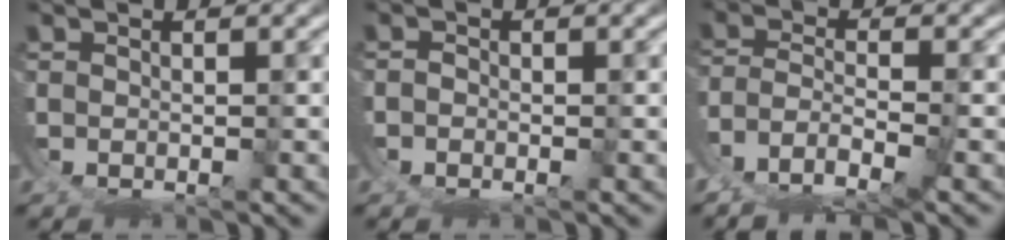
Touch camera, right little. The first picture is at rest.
{"total": 1.5, "force": [-0.8, 1.2, 0.2], "torque": [-0.011, -0.009, -0.012]}
{"total": 2.6, "force": [-1.6, 0.3, 2.0], "torque": [-0.054, -0.028, -0.009]}